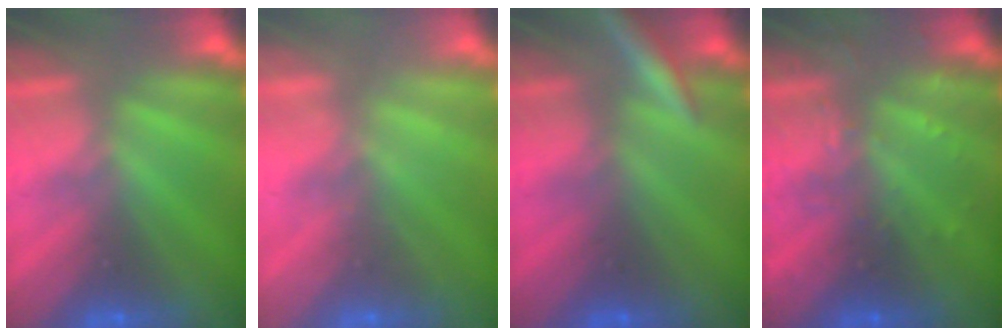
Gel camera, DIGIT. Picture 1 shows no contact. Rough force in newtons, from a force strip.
{"total": 2.4}
{"total": 2.7}
{"total": 2.9}